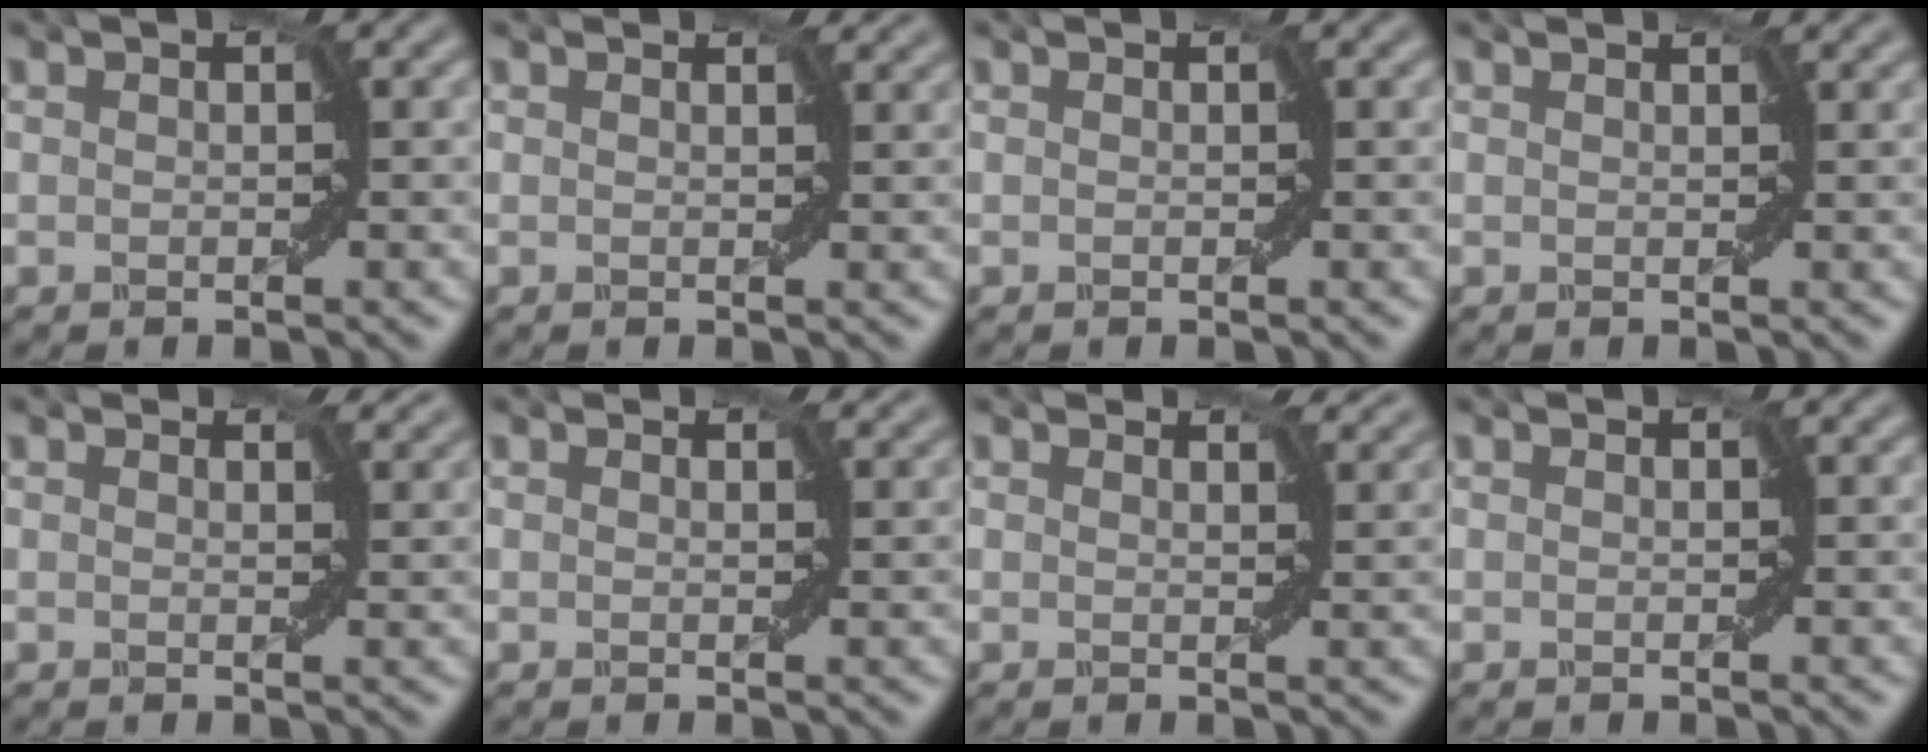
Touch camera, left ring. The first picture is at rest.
{"total": 0.9, "force": [0.7, 0.5, 0.4], "torque": [-0.013, -0.002, 0.008]}
{"total": 0.0}
{"total": 0.5, "force": [0.5, 0.1, 0.0], "torque": [-0.008, -0.002, 0.007]}
{"total": 1.9, "force": [1.3, 1.0, 1.0], "torque": [-0.025, -0.004, 0.015]}
{"total": 1.2, "force": [0.9, 0.6, 0.5], "torque": [-0.017, -0.003, 0.010]}
{"total": 2.2, "force": [1.5, 1.0, 1.2], "torque": [-0.029, -0.005, 0.019]}
{"total": 0.0}